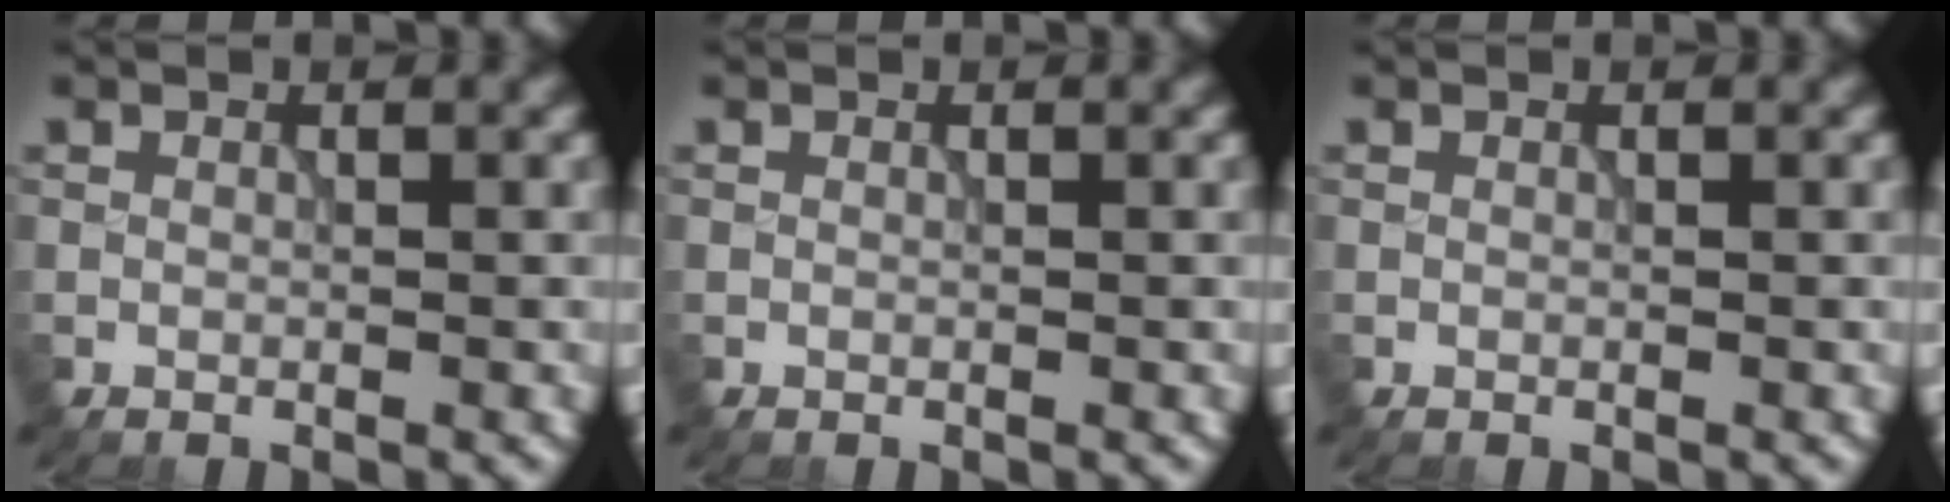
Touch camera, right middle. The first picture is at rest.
{"total": 0.0}
{"total": 0.0}